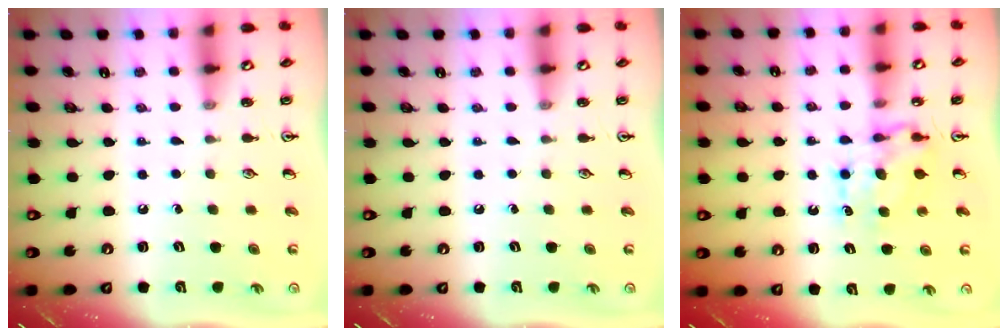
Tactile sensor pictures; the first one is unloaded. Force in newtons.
{"total": 0.0}
{"total": 6.6, "press": 6.6, "slide": 0.5}